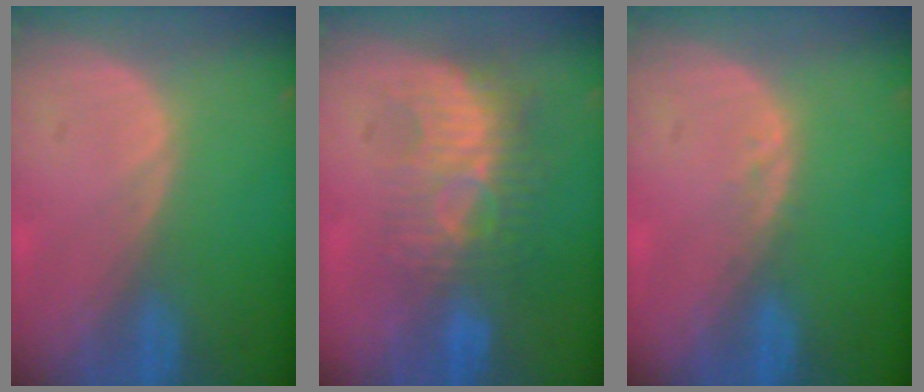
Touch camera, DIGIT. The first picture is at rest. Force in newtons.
{"total": 8.7, "press": 8.0, "slide": 3.4}
{"total": 1.0, "press": 1.0, "slide": 0.2}